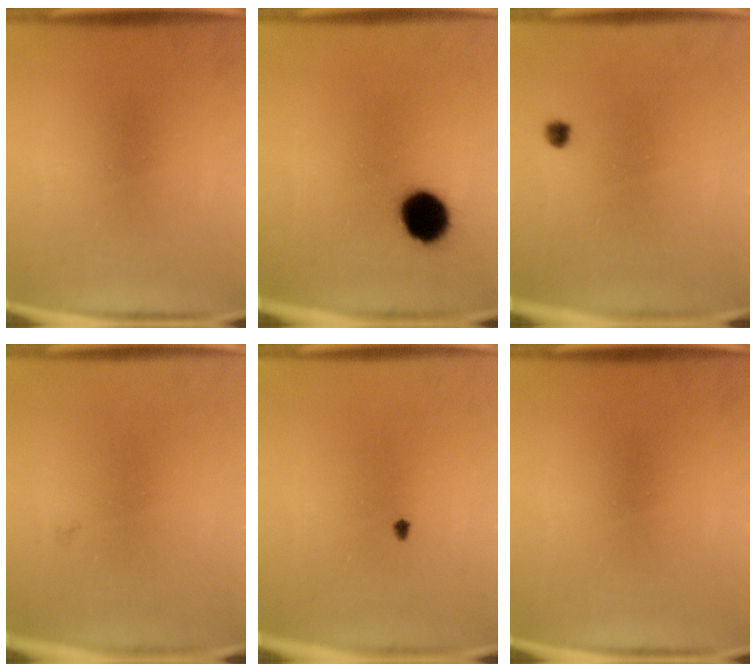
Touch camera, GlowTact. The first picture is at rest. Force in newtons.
{"total": 9.7}
{"total": 1.2}
{"total": 0.7}
{"total": 0.7}
{"total": 0.0}